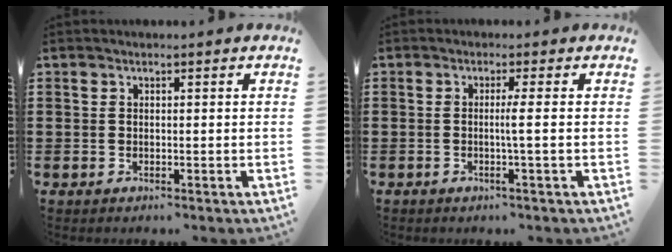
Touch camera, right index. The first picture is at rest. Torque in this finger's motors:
{"motor_torque": [-0.19, 0.04, 0.11, 0.00]}